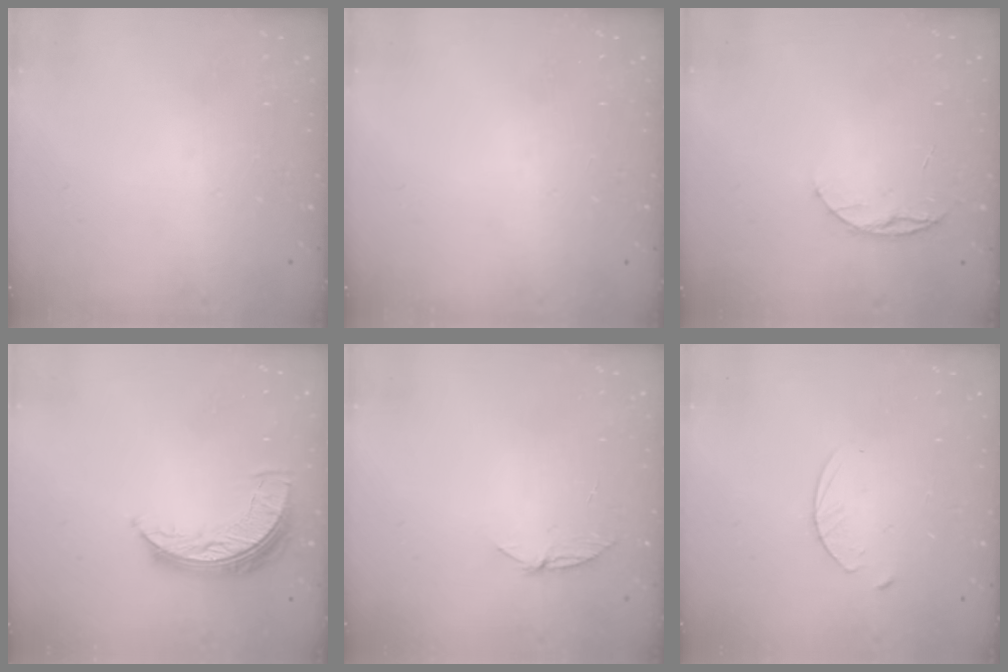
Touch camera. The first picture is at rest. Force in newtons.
{"total": 0.0}
{"total": 5.2, "press": 5.1, "slide": 0.6}
{"total": 7.8, "press": 7.8, "slide": 0.6}
{"total": 4.9, "press": 4.8, "slide": 0.6}
{"total": 3.1, "press": 3.1, "slide": 0.3}